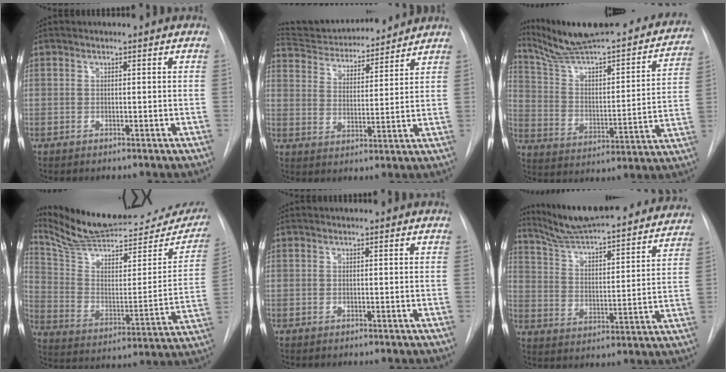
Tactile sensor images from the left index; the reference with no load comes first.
{"total": 14.7, "force": [13.9, 2.7, 3.7], "torque": [-0.059, 0.007, 0.220]}
{"total": 28.8, "force": [25.4, 4.5, 12.7], "torque": [-0.191, -0.044, 0.350]}
{"total": 27.8, "force": [24.7, 6.5, 11.0], "torque": [-0.175, -0.052, 0.339]}
{"total": 0.0}
{"total": 26.7, "force": [24.3, 3.8, 10.4], "torque": [-0.159, -0.038, 0.327]}